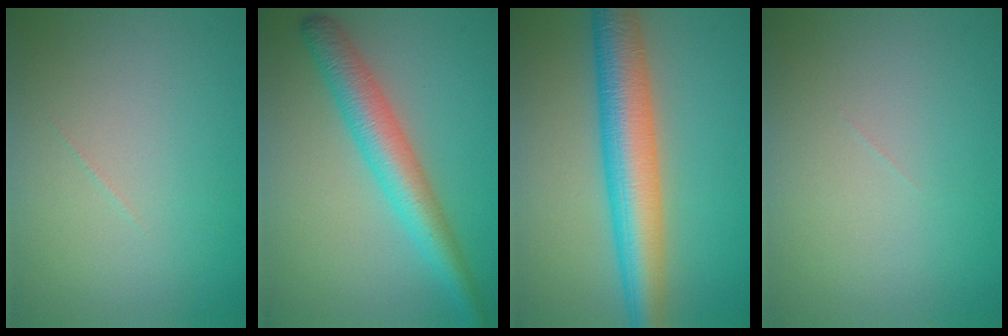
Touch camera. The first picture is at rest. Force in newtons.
{"total": 5.2, "press": 5.2, "slide": 0.1}
{"total": 7.9, "press": 7.9, "slide": 0.3}
{"total": 0.0}